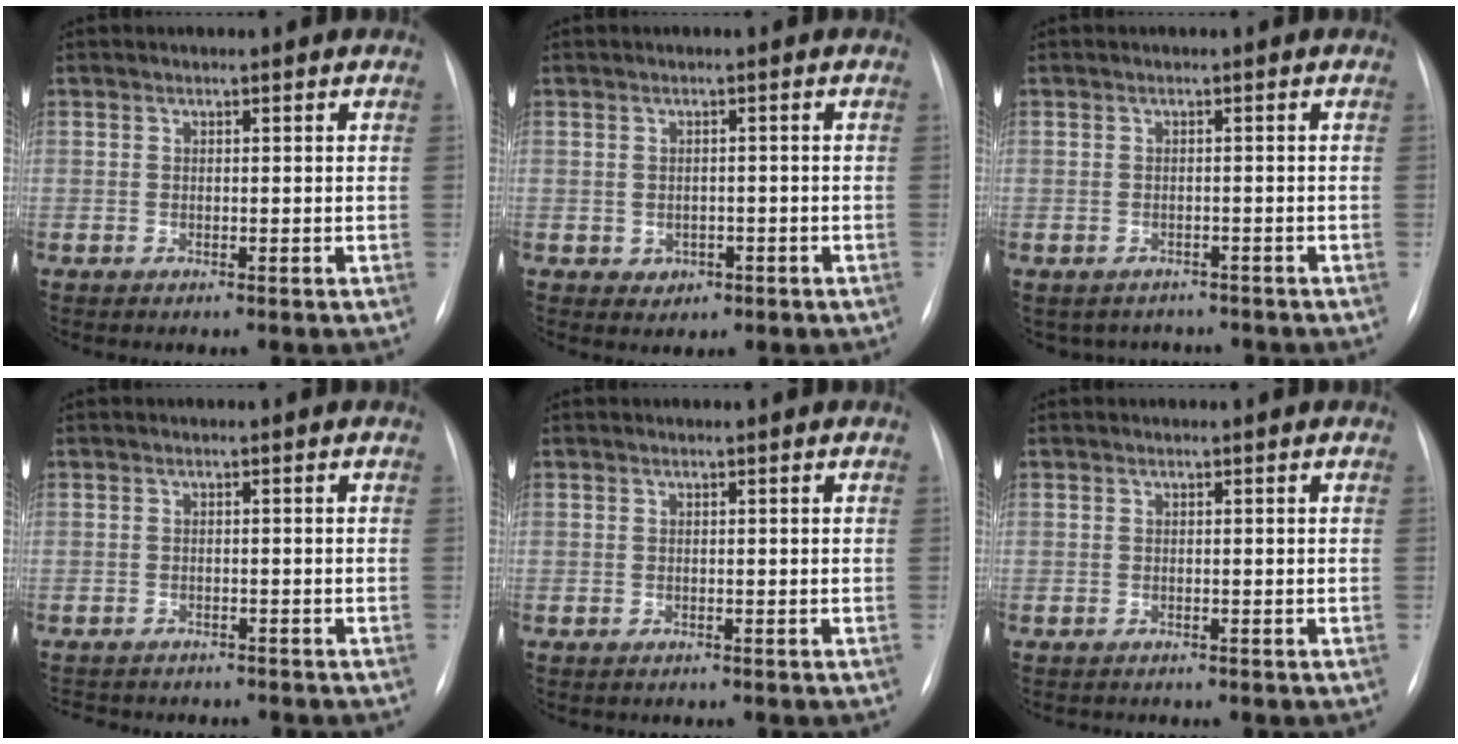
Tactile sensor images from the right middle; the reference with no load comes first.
{"total": 2.2, "force": [-0.7, 1.9, 0.8], "torque": [-0.009, 0.005, 0.002]}
{"total": 4.5, "force": [-3.9, 2.2, 0.1], "torque": [0.004, 0.009, -0.045]}
{"total": 8.0, "force": [-7.2, 2.8, 2.4], "torque": [-0.041, 0.001, -0.088]}
{"total": 0.0}
{"total": 0.8, "force": [-0.8, 0.2, 0.1], "torque": [-0.004, -0.001, -0.011]}